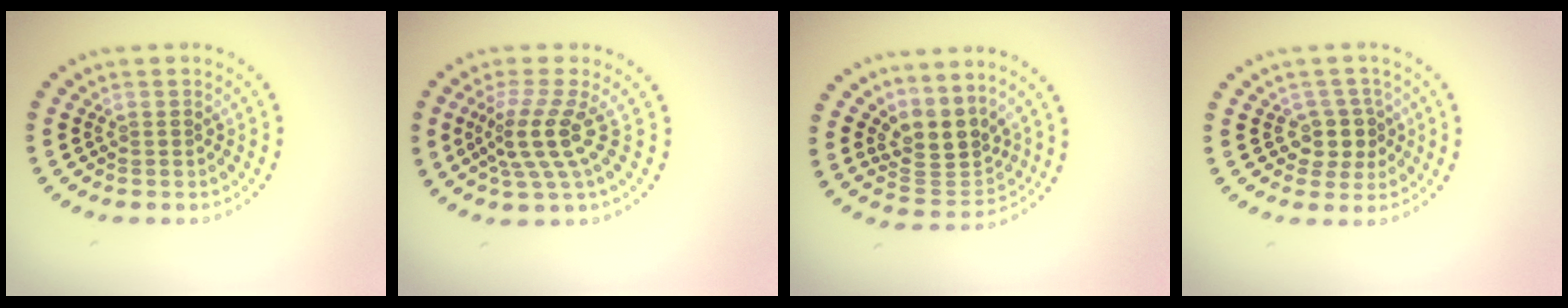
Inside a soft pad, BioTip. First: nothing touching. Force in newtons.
{"total": 3.7, "press": 2.7, "slide": 2.5}
{"total": 3.8, "press": 3.0, "slide": 2.3}
{"total": 2.6, "press": 2.2, "slide": 1.4}